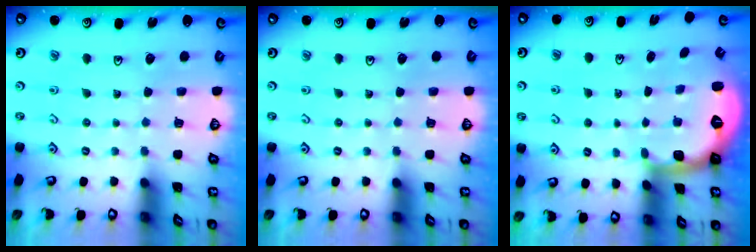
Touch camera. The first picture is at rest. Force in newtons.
{"total": 0.0}
{"total": 2.5, "press": 2.0, "slide": 1.6}